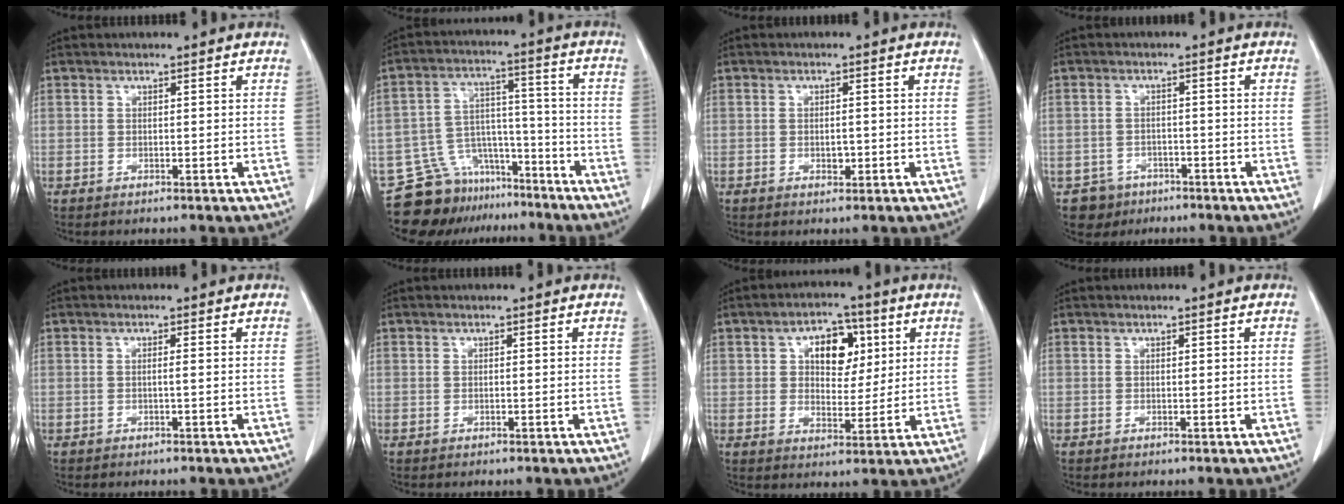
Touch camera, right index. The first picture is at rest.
{"total": 11.8, "force": [-9.9, 6.2, 1.8], "torque": [-0.022, 0.052, -0.161]}
{"total": 1.6, "force": [-0.4, 0.9, 1.3], "torque": [-0.023, 0.000, -0.003]}
{"total": 4.5, "force": [-2.8, 3.5, -0.2], "torque": [0.007, 0.011, -0.041]}
{"total": 0.7, "force": [-0.1, -0.1, 0.7], "torque": [-0.009, 0.002, -0.003]}
{"total": 0.0}
{"total": 8.4, "force": [2.8, 5.1, 6.1], "torque": [-0.092, 0.020, 0.048]}
{"total": 0.0}